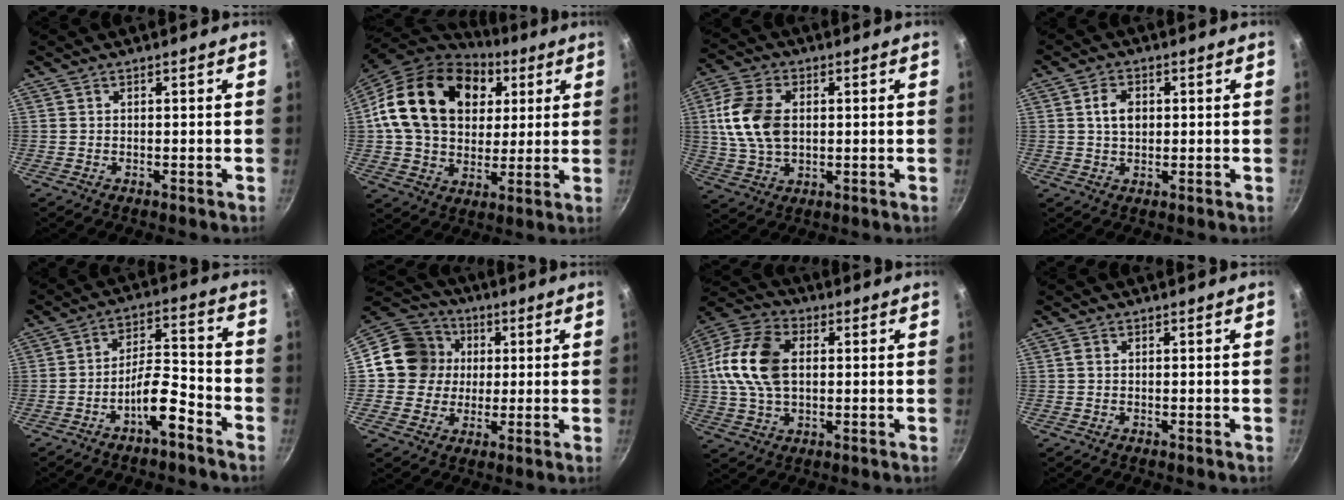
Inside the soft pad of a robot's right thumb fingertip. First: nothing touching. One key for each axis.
{"total": 23.4, "fx": 6.5, "fy": 17.2, "fz": 14.4, "tx": -0.229, "ty": 0.006, "tz": 0.107}
{"total": 12.3, "fx": 1.4, "fy": 8.1, "fz": 9.2, "tx": -0.171, "ty": 0.005, "tz": 0.025}
{"total": 4.6, "fx": 0.7, "fy": 3.2, "fz": 3.2, "tx": -0.043, "ty": 0.003, "tz": 0.011}
{"total": 8.8, "fx": -5.3, "fy": 2.7, "fz": 6.5, "tx": -0.103, "ty": 0.053, "tz": -0.087}
{"total": 12.9, "fx": 1.3, "fy": 12.1, "fz": 4.2, "tx": -0.043, "ty": 0.024, "tz": 0.008}
{"total": 16.4, "fx": 1.9, "fy": 10.6, "fz": 12.3, "tx": -0.225, "ty": 0.020, "tz": 0.022}
{"total": 0.6, "fx": 0.0, "fy": 0.4, "fz": 0.4, "tx": -0.009, "ty": 0.002, "tz": 0.001}